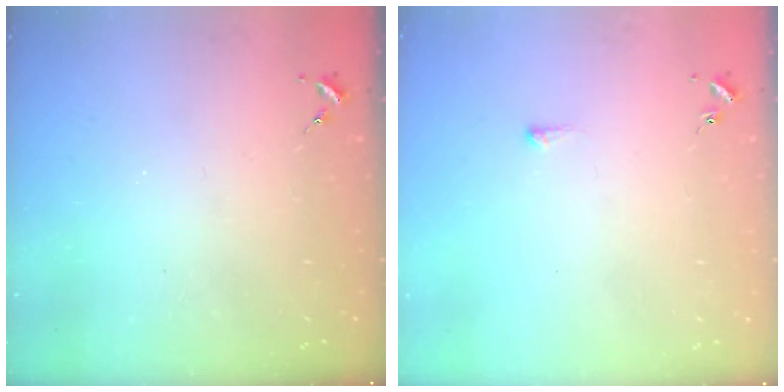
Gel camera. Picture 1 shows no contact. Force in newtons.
{"total": 3.4, "press": 3.4, "slide": 0.6}